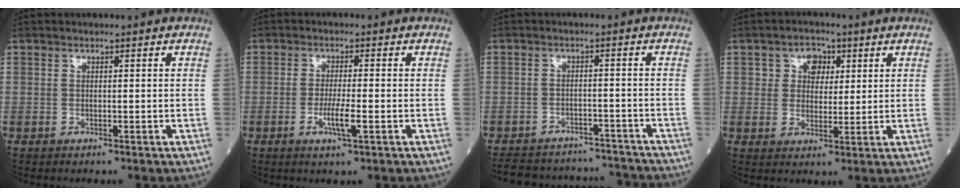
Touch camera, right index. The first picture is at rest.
{"total": 3.9, "force": [-1.5, 0.1, 3.7], "torque": [-0.068, -0.006, -0.027]}
{"total": 14.5, "force": [-13.7, 4.3, 2.5], "torque": [-0.043, 0.023, -0.176]}
{"total": 4.6, "force": [1.7, 3.5, 2.4], "torque": [-0.032, 0.010, 0.028]}